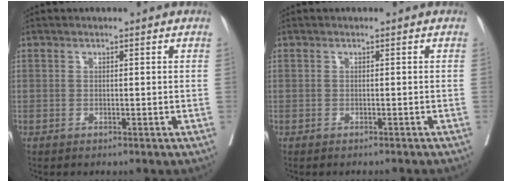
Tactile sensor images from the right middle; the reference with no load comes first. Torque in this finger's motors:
{"motor_torque": [-0.33, -0.30, -0.03, -0.01]}